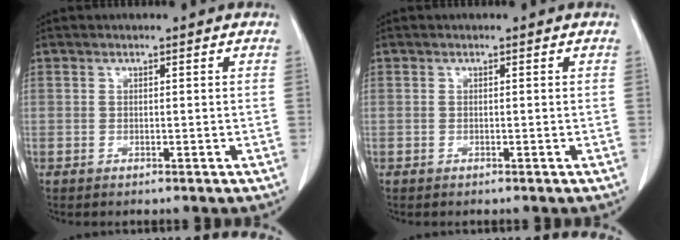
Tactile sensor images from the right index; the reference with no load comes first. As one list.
[{"total": 0.0}]